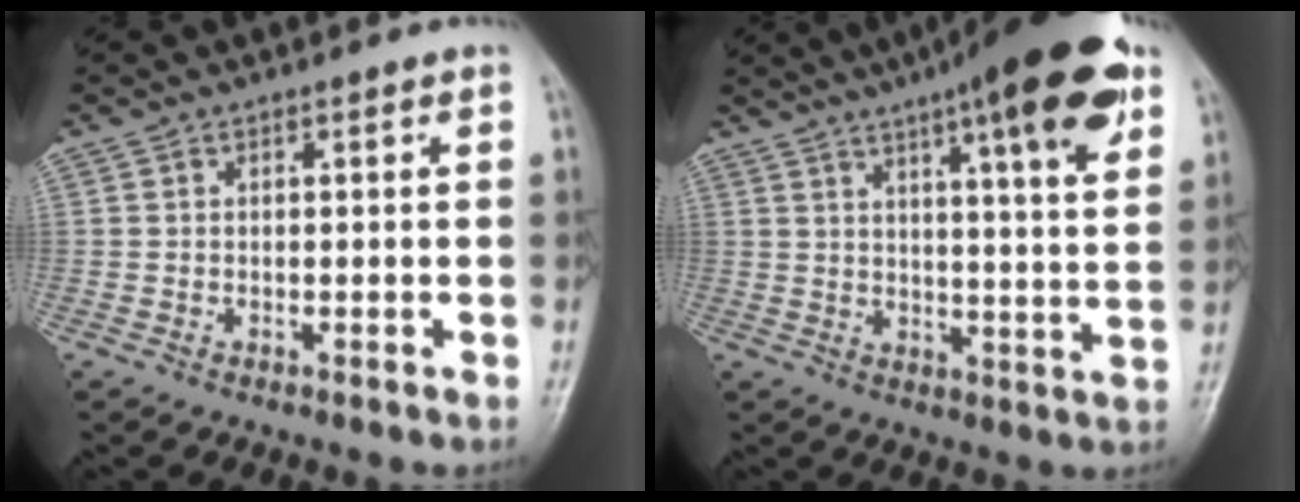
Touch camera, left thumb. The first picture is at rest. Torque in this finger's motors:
{"motor_torque": [1.09, 0.26, 1.54, -1.22, 0.32]}